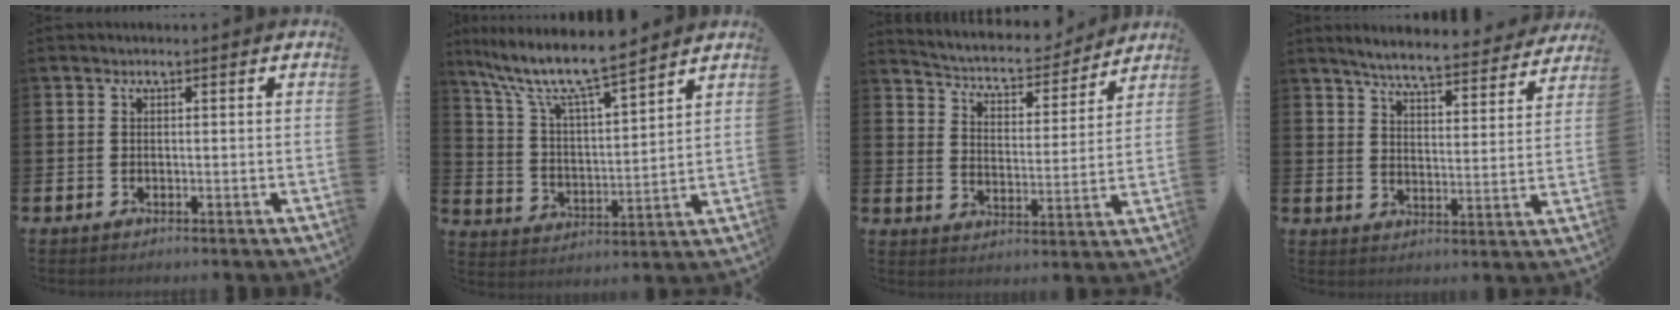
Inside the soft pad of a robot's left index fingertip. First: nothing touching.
{"total": 9.7, "force": [8.7, 1.1, 4.2], "torque": [-0.122, -0.049, 0.149]}
{"total": 5.6, "force": [5.3, 1.5, 1.1], "torque": [-0.048, -0.043, 0.085]}
{"total": 6.1, "force": [5.9, 0.4, 1.6], "torque": [-0.040, -0.046, 0.098]}